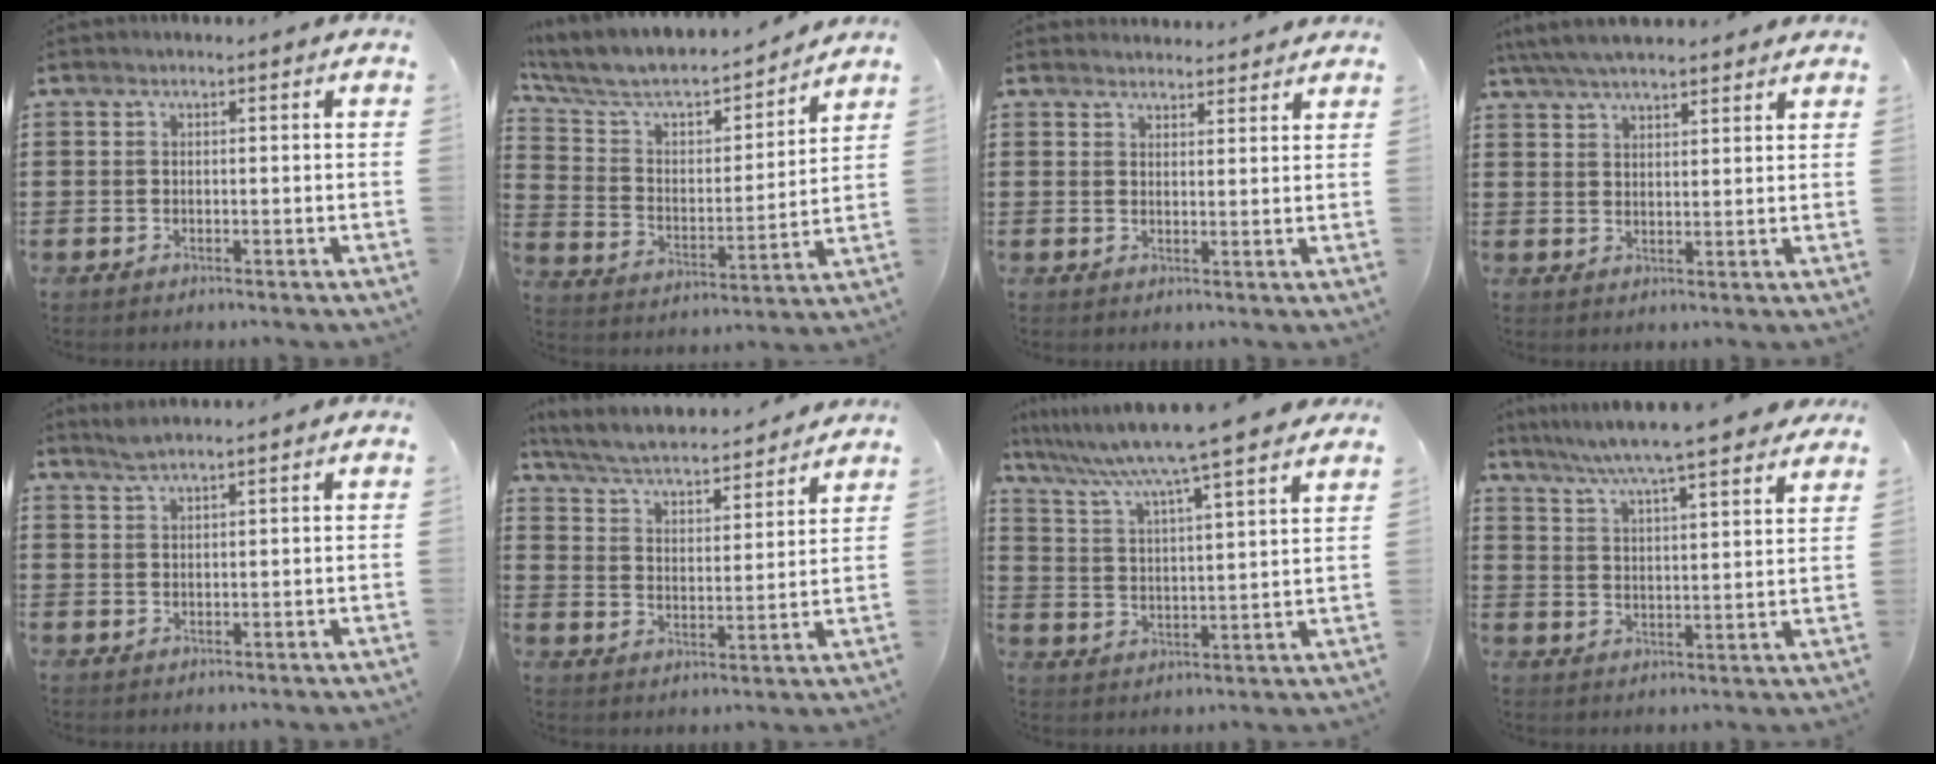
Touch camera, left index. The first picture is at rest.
{"total": 6.5, "force": [5.6, 2.1, 2.6], "torque": [-0.080, -0.043, 0.089]}
{"total": 2.5, "force": [2.4, 0.3, -0.1], "torque": [-0.004, -0.005, 0.047]}
{"total": 5.4, "force": [4.9, 0.6, 2.0], "torque": [-0.053, -0.008, 0.091]}
{"total": 1.8, "force": [1.6, 0.0, 0.9], "torque": [-0.020, 0.001, 0.030]}
{"total": 4.8, "force": [4.6, 0.0, 1.2], "torque": [-0.047, -0.035, 0.073]}
{"total": 7.6, "force": [6.7, -1.5, 3.4], "torque": [-0.093, -0.049, 0.106]}
{"total": 7.0, "force": [6.3, -0.4, 3.0], "torque": [-0.082, -0.034, 0.107]}